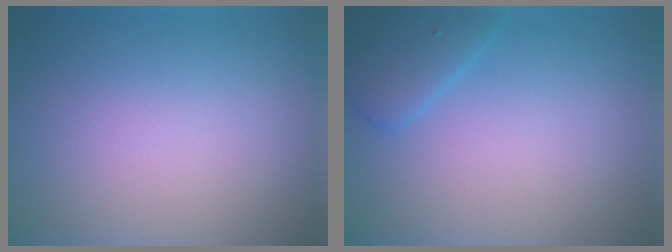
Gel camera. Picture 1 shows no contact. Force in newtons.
{"total": 2.9, "press": 2.9, "slide": 0.1}